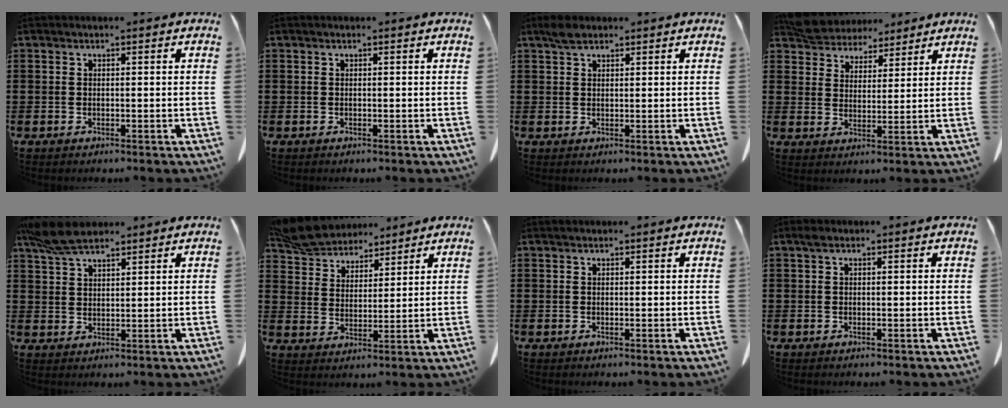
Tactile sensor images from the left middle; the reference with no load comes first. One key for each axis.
{"total": 0.0}
{"total": 2.4, "fx": 1.8, "fy": 1.0, "fz": 1.2, "tx": -0.030, "ty": 0.004, "tz": 0.034}
{"total": 5.6, "fx": 5.3, "fy": 1.7, "fz": 0.2, "tx": -0.032, "ty": -0.018, "tz": 0.100}
{"total": 7.3, "fx": 5.7, "fy": 2.3, "fz": 3.9, "tx": -0.091, "ty": -0.004, "tz": 0.109}
{"total": 7.9, "fx": 7.3, "fy": 2.6, "fz": 1.8, "tx": -0.070, "ty": -0.025, "tz": 0.139}
{"total": 0.0}
{"total": 0.8, "fx": 0.3, "fy": 0.4, "fz": 0.5, "tx": -0.014, "ty": 0.002, "tz": 0.006}